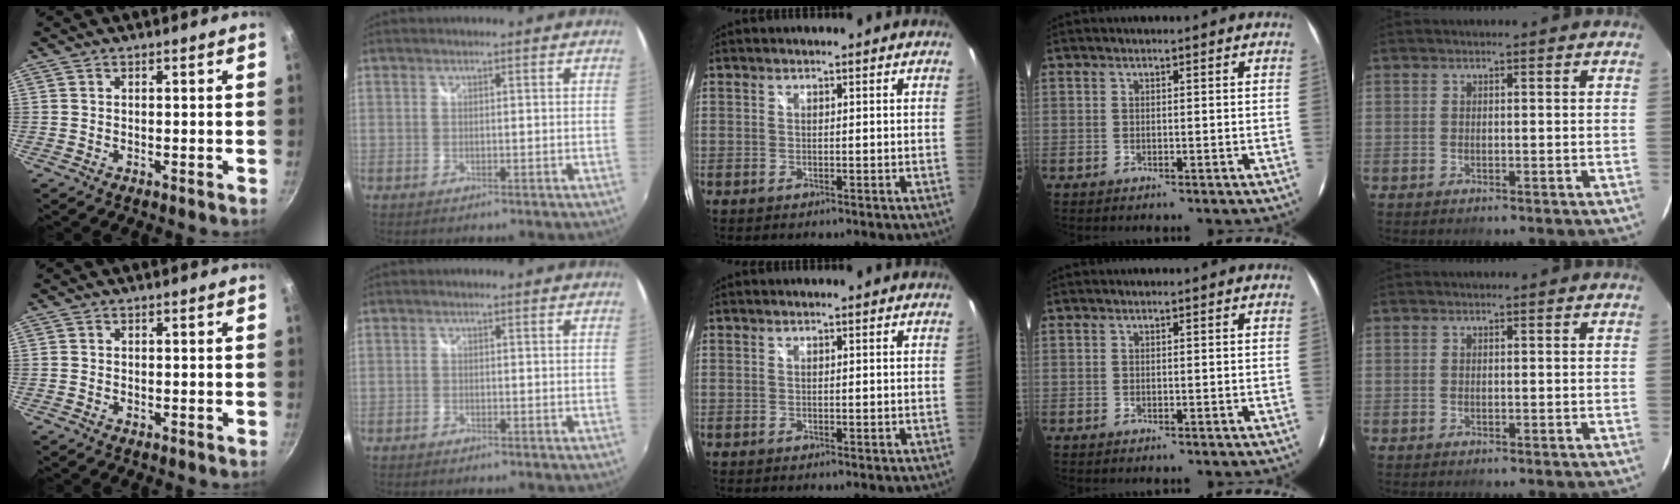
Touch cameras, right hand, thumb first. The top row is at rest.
{"index": {"total": 0.9, "force": [-0.8, 0.3, 0.2], "torque": [-0.008, 0.000, -0.017]}}